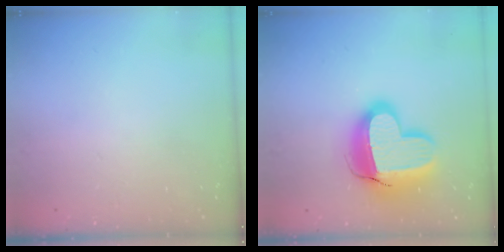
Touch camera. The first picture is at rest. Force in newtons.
{"total": 18.3, "press": 18.3, "slide": 1.4}